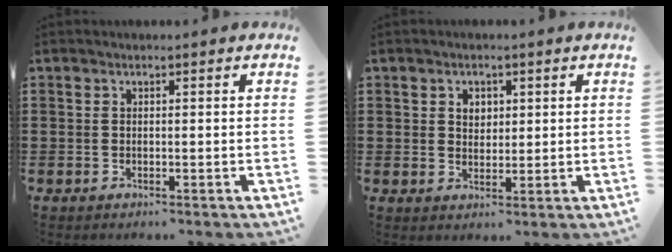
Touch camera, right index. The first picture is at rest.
{"total": 2.3, "force": [0.9, 1.8, 1.0], "torque": [-0.027, 0.010, 0.016]}